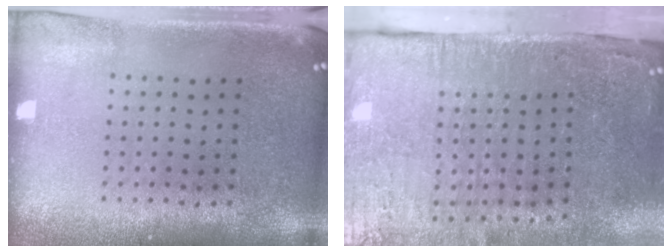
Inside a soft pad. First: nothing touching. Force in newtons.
{"total": 5.0, "press": 4.0, "slide": 3.0}